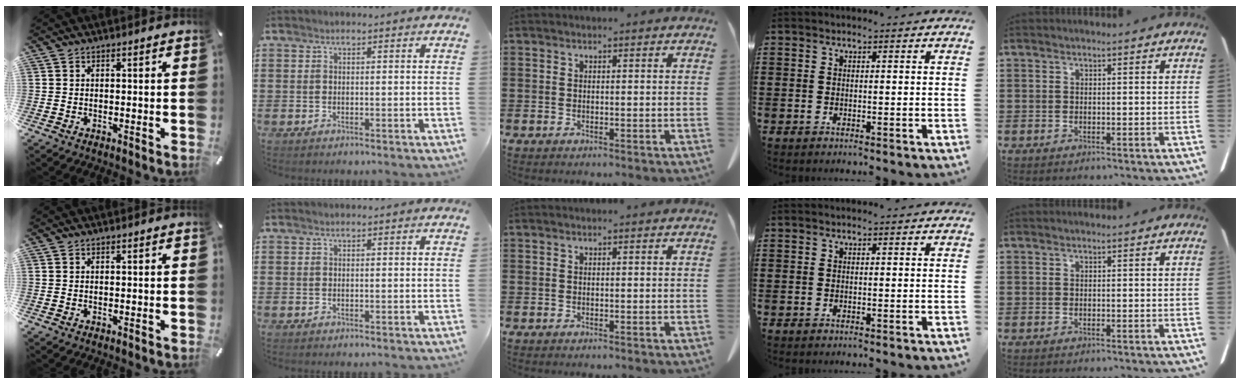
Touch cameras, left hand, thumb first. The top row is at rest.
{}